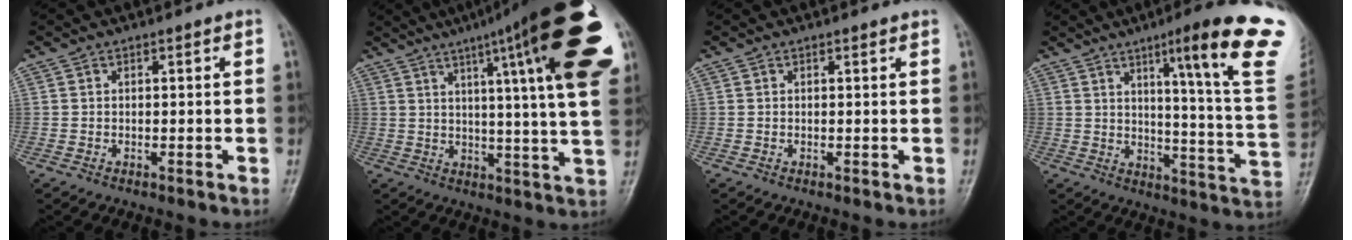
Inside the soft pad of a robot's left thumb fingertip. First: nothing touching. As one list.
[{"total": 25.5, "force": [11.1, 3.4, 22.7], "torque": [-0.272, -0.015, 0.143]}, {"total": 0.5, "force": [0.4, 0.0, 0.3], "torque": [-0.007, -0.001, 0.006]}, {"total": 21.6, "force": [11.4, 1.2, 18.3], "torque": [-0.226, -0.055, 0.148]}]